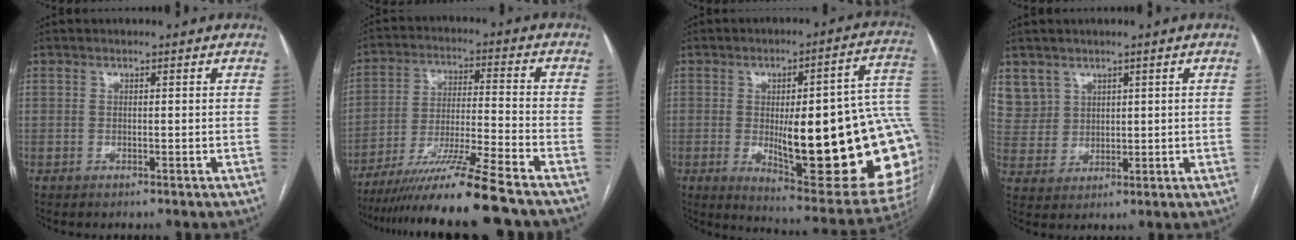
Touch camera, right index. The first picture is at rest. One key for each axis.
{"total": 14.7, "fx": -11.9, "fy": -2.1, "fz": 8.2, "tx": -0.140, "ty": -0.025, "tz": -0.203}
{"total": 28.7, "fx": -1.8, "fy": 6.0, "fz": 28.0, "tx": -0.279, "ty": 0.009, "tz": -0.012}
{"total": 6.4, "fx": 3.8, "fy": 5.1, "fz": 0.2, "tx": -0.003, "ty": 0.009, "tz": 0.090}